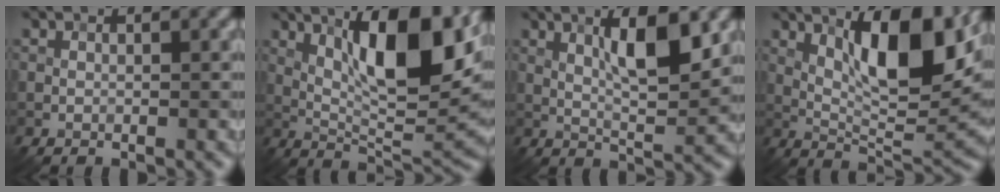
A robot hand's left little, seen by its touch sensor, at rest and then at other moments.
{"total": 12.2, "force": [4.3, 3.4, 10.9], "torque": [-0.163, 0.007, 0.074]}
{"total": 6.2, "force": [2.2, 1.3, 5.7], "torque": [-0.093, 0.000, 0.038]}
{"total": 11.0, "force": [3.8, 3.4, 9.7], "torque": [-0.149, 0.001, 0.065]}